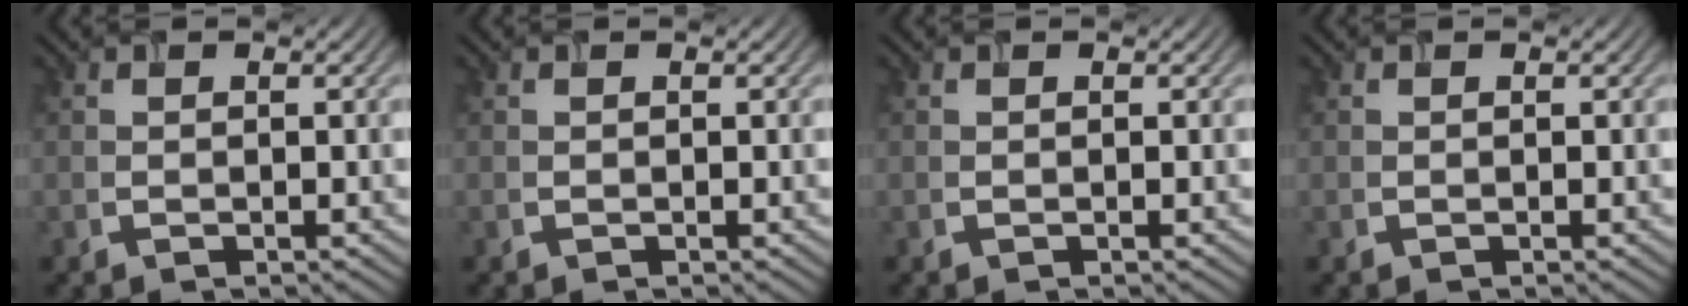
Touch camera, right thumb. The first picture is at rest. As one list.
[{"total": 0.0}, {"total": 0.0}, {"total": 0.0}]